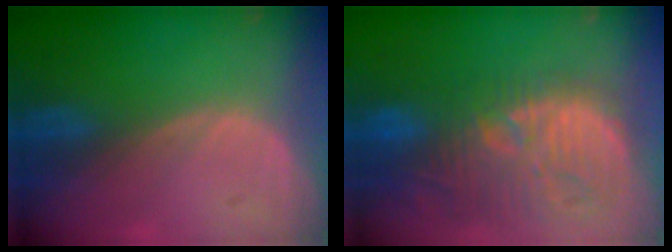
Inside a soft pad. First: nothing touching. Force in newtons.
{"total": 13.5, "press": 12.5, "slide": 5.0}